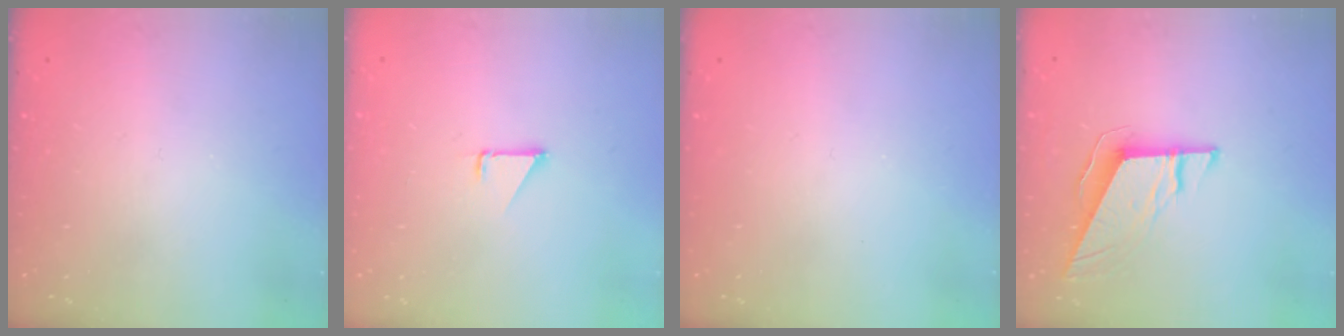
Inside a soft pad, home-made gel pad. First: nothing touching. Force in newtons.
{"total": 1.4, "press": 1.3, "slide": 0.1}
{"total": 0.0}
{"total": 9.9, "press": 9.7, "slide": 2.0}